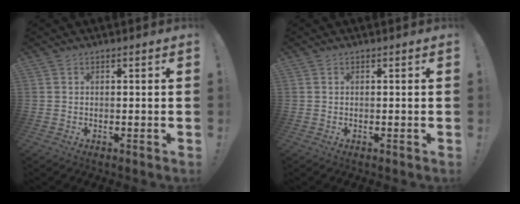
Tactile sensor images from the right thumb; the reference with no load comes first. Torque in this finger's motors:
{"motor_torque": [-0.02, 0.15, 0.02, -0.19, 0.10]}